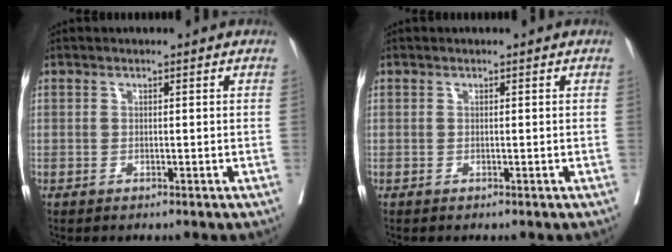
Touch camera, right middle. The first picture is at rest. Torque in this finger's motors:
{"motor_torque": [-1.47, -0.66, -0.16, -0.03]}